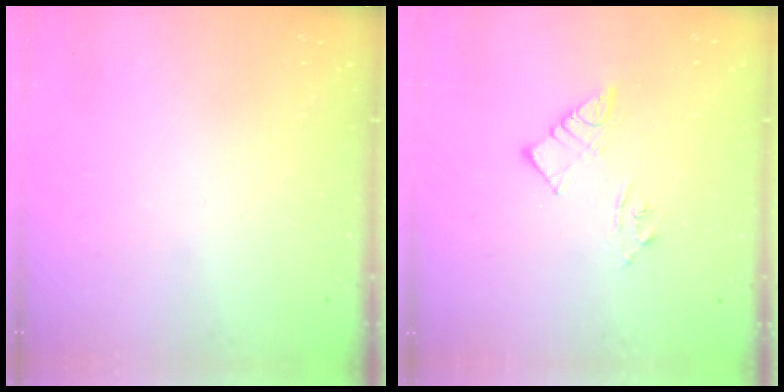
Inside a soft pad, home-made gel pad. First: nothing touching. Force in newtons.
{"total": 7.1, "press": 7.1, "slide": 0.6}